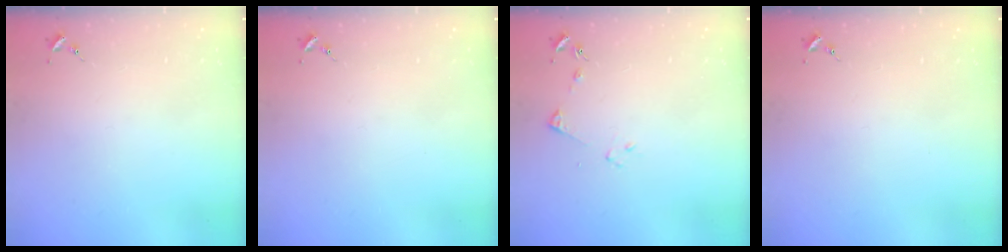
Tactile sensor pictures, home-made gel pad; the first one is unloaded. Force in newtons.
{"total": 0.0}
{"total": 4.5, "press": 4.5, "slide": 0.6}
{"total": 0.0}